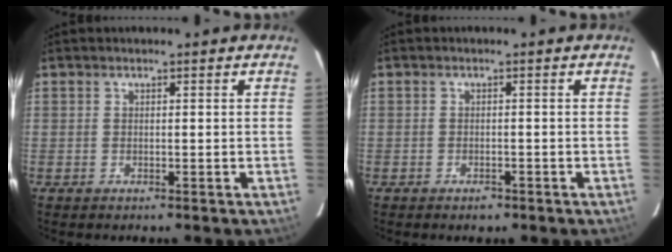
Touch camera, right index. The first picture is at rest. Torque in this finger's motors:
{"motor_torque": [0.09, -0.06, -0.02, 0.00]}